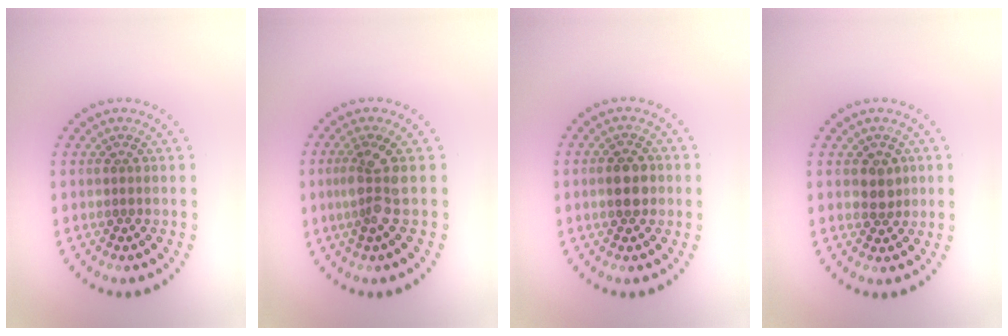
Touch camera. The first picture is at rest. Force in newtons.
{"total": 2.8, "press": 2.2, "slide": 1.7}
{"total": 2.5, "press": 2.5, "slide": 0.1}
{"total": 1.9, "press": 1.8, "slide": 0.7}